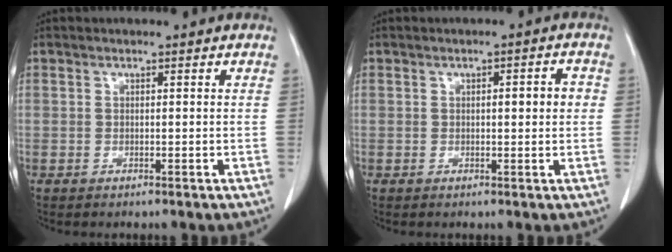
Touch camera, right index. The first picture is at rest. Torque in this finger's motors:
{"motor_torque": [0.17, -0.02, 0.04, 0.02]}